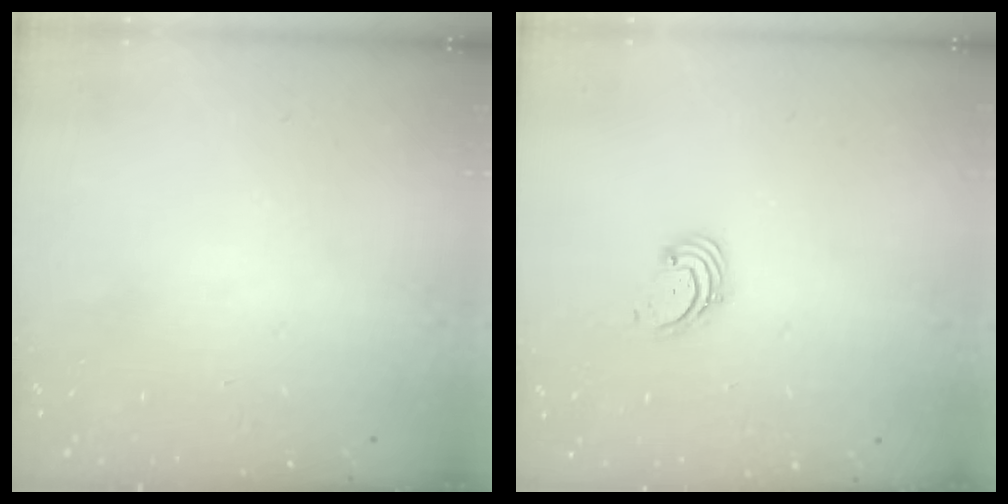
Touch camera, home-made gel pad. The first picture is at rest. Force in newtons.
{"total": 1.6, "press": 1.6, "slide": 0.2}